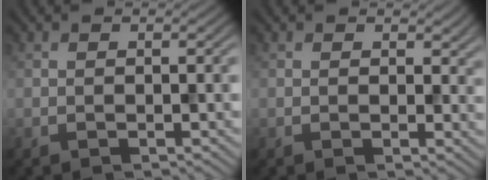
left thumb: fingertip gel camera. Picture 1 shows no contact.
{"total": 2.3, "force": [1.0, 1.2, 1.7], "torque": [-0.023, -0.003, 0.015]}